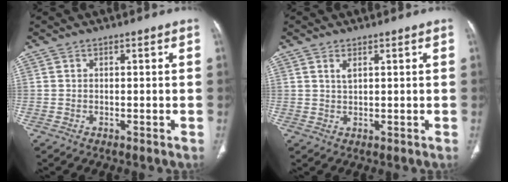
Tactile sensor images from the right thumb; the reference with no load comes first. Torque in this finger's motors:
{"motor_torque": [-0.54, 0.32, -0.34, 0.09, 0.06]}